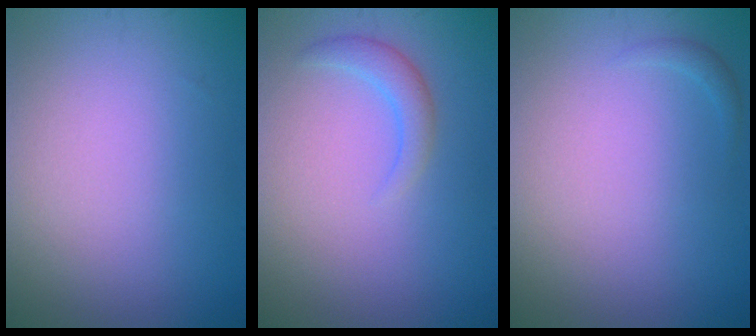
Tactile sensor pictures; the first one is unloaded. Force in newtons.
{"total": 1.9, "press": 1.9, "slide": 0.1}
{"total": 0.6, "press": 0.6, "slide": 0.1}